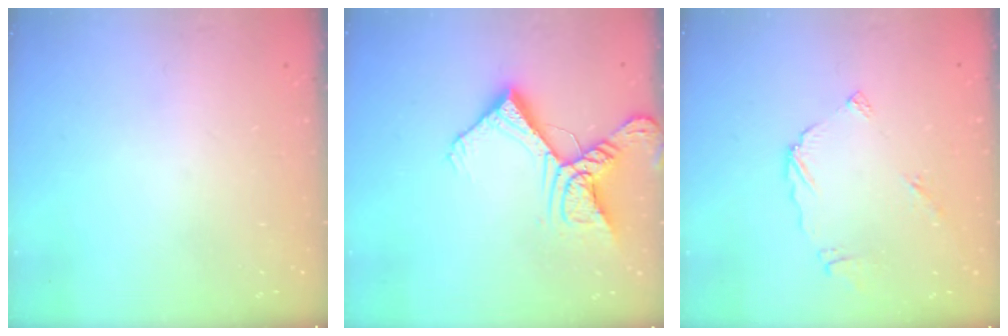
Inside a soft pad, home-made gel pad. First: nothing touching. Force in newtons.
{"total": 15.1, "press": 15.0, "slide": 1.7}
{"total": 5.6, "press": 5.6, "slide": 0.1}